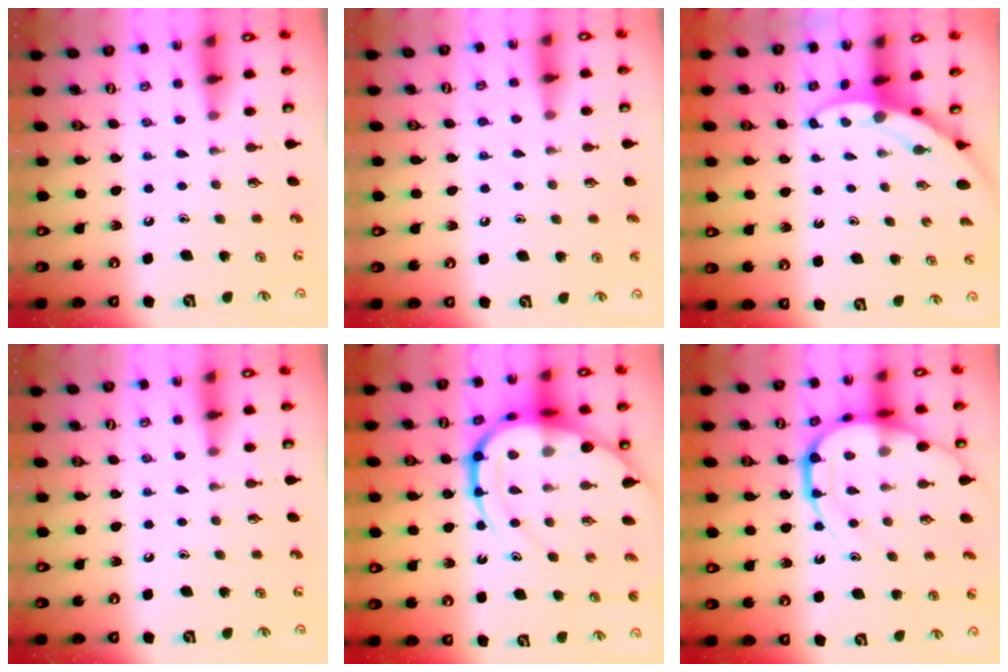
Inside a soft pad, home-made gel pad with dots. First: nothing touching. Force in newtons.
{"total": 5.4, "press": 5.4, "slide": 0.7}
{"total": 3.2, "press": 3.2, "slide": 0.2}
{"total": 0.0}
{"total": 21.9, "press": 21.8, "slide": 2.1}
{"total": 17.0, "press": 16.9, "slide": 2.0}